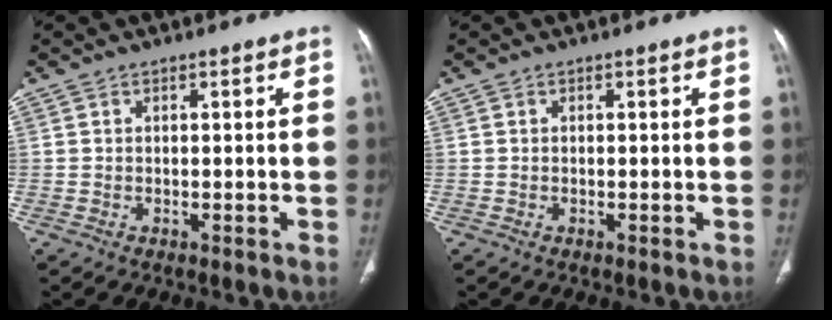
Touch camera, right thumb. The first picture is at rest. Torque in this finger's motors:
{"motor_torque": [-0.19, 0.20, -0.33, 0.32, 0.04]}